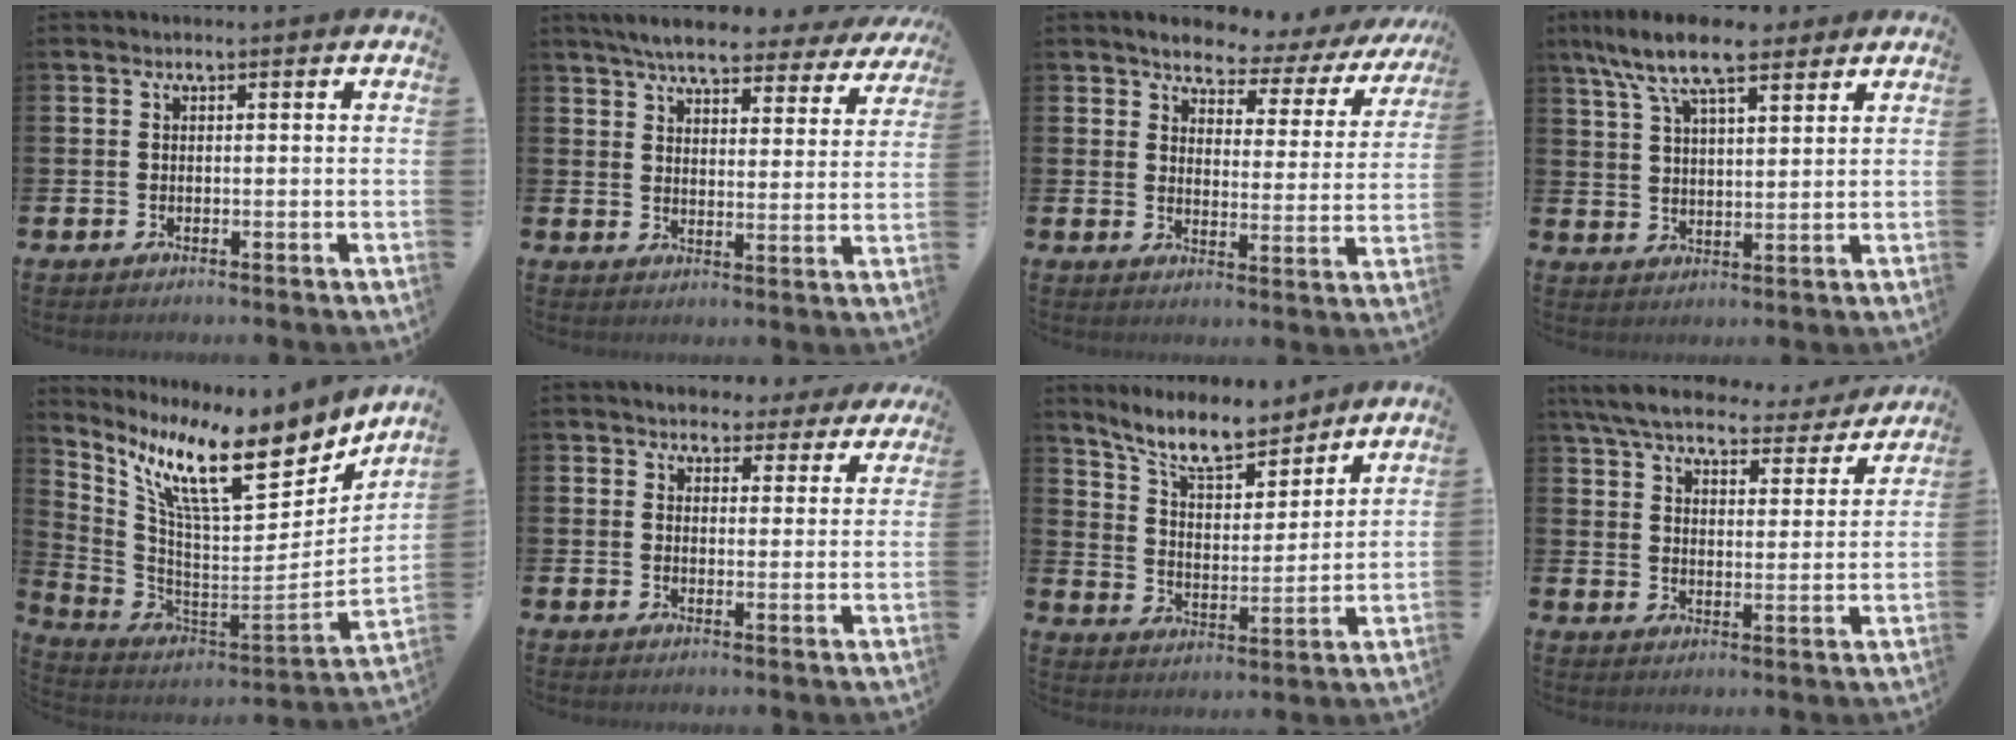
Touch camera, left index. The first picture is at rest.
{"total": 6.3, "force": [5.9, 0.8, 2.1], "torque": [-0.059, -0.030, 0.101]}
{"total": 3.9, "force": [3.7, 1.1, 1.0], "torque": [-0.037, -0.035, 0.051]}
{"total": 9.7, "force": [7.9, 2.8, 5.0], "torque": [-0.113, -0.019, 0.143]}
{"total": 12.3, "force": [7.8, 3.5, 8.9], "torque": [-0.178, -0.053, 0.130]}
{"total": 4.2, "force": [3.8, 1.8, 0.3], "torque": [-0.010, -0.023, 0.064]}
{"total": 9.3, "force": [8.2, 2.3, 3.5], "torque": [-0.094, -0.046, 0.148]}
{"total": 7.0, "force": [6.4, 1.6, 2.4], "torque": [-0.075, -0.036, 0.111]}